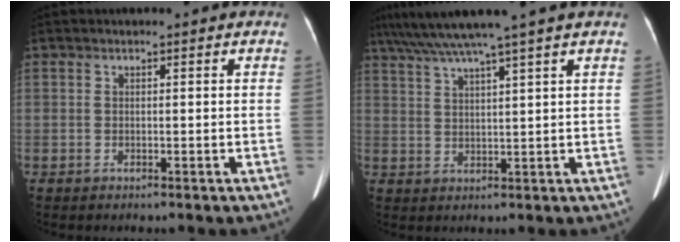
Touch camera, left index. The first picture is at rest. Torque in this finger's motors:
{"motor_torque": [0.63, -0.84, 0.15, 0.17]}